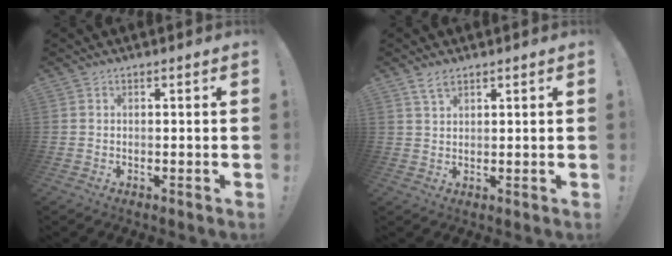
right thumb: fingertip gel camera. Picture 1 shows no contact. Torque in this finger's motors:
{"motor_torque": [0.16, 0.96, 0.21, 0.21, 0.00]}